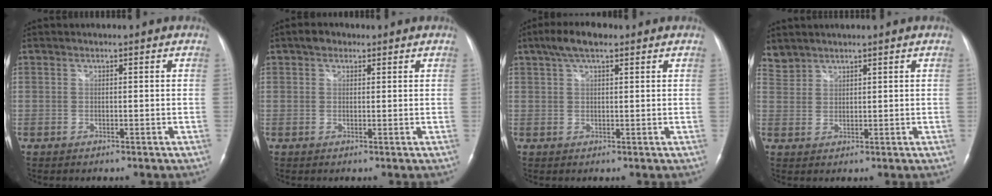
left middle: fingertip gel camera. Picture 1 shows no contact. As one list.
[{"total": 2.0, "force": [1.3, 1.4, 0.8], "torque": [-0.017, 0.011, 0.018]}, {"total": 5.2, "force": [3.4, 1.5, 3.7], "torque": [-0.078, 0.020, 0.059]}, {"total": 2.6, "force": [2.4, 0.8, -0.3], "torque": [0.007, 0.013, 0.051]}]